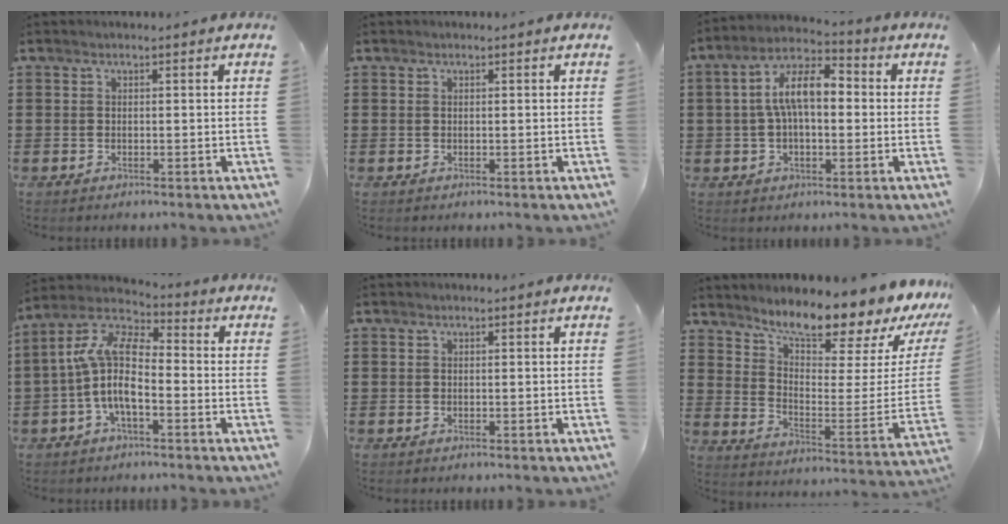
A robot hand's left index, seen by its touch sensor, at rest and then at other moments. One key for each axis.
{"total": 0.0}
{"total": 9.9, "fx": 1.5, "fy": 4.6, "fz": 8.6, "tx": -0.186, "ty": 0.010, "tz": 0.019}
{"total": 9.6, "fx": -2.3, "fy": 3.7, "fz": 8.6, "tx": -0.209, "ty": -0.016, "tz": -0.057}
{"total": 0.0}
{"total": 10.1, "fx": 9.2, "fy": 1.4, "fz": 3.9, "tx": -0.080, "ty": -0.088, "tz": 0.152}